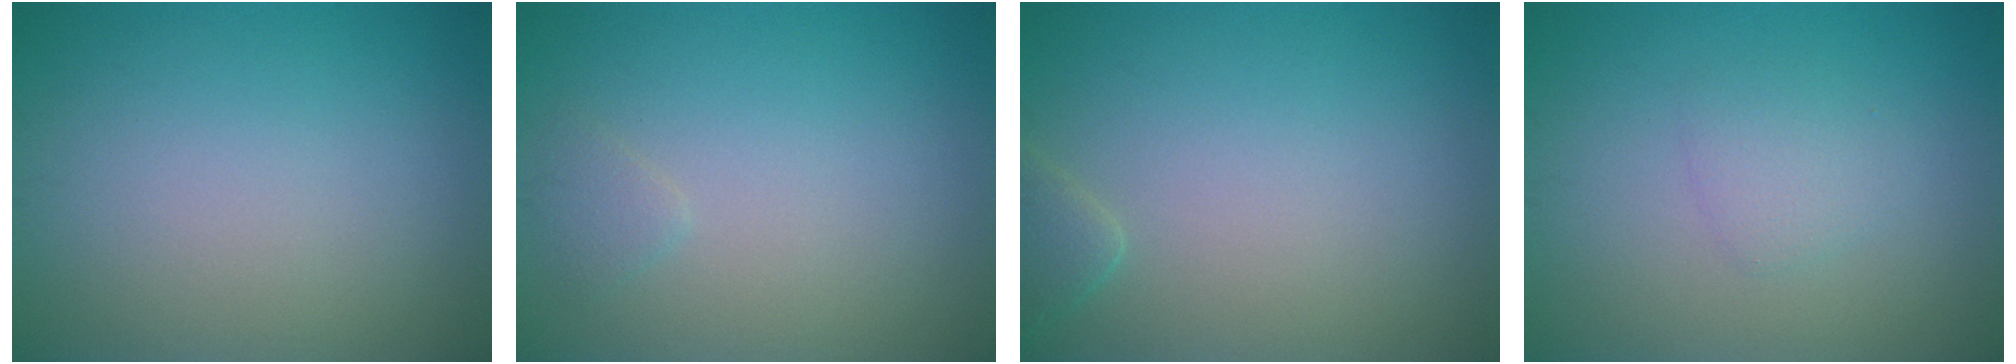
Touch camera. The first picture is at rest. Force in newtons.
{"total": 0.9, "press": 0.9, "slide": 0.1}
{"total": 1.4, "press": 1.4, "slide": 0.2}
{"total": 1.5, "press": 1.5, "slide": 0.0}